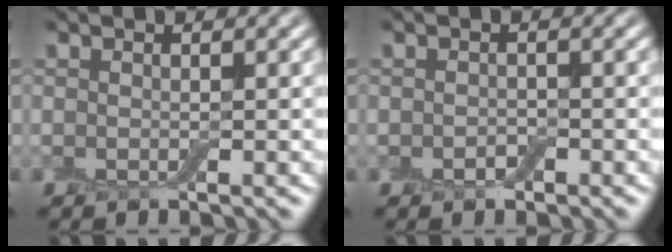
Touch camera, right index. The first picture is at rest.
{"total": 0.9, "force": [-0.4, 0.6, 0.5], "torque": [-0.009, -0.001, -0.007]}